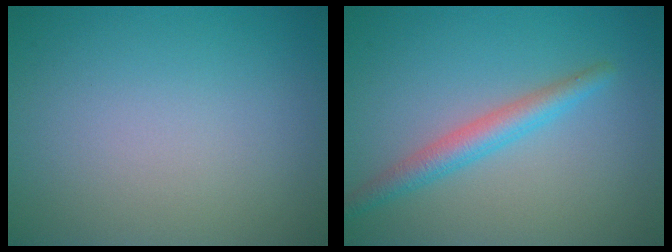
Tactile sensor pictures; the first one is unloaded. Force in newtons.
{"total": 2.9, "press": 2.9, "slide": 0.1}